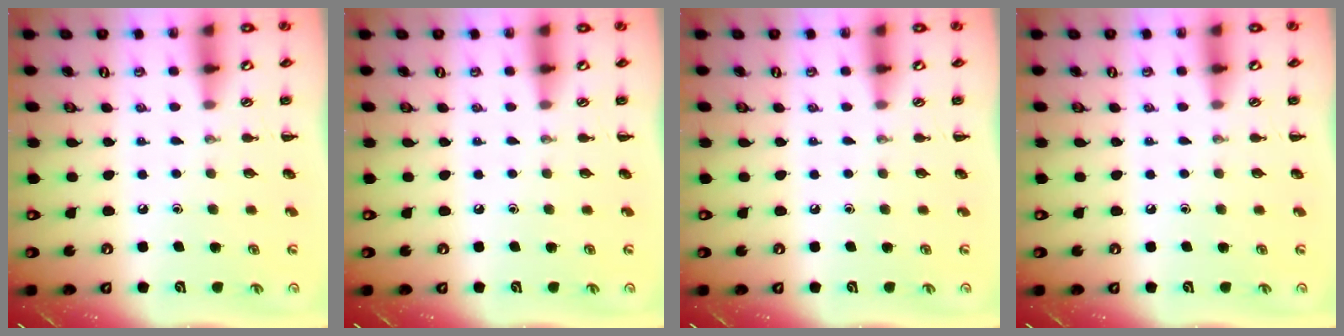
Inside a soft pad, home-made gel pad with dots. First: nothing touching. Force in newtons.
{"total": 0.0}
{"total": 0.0}
{"total": 0.0}